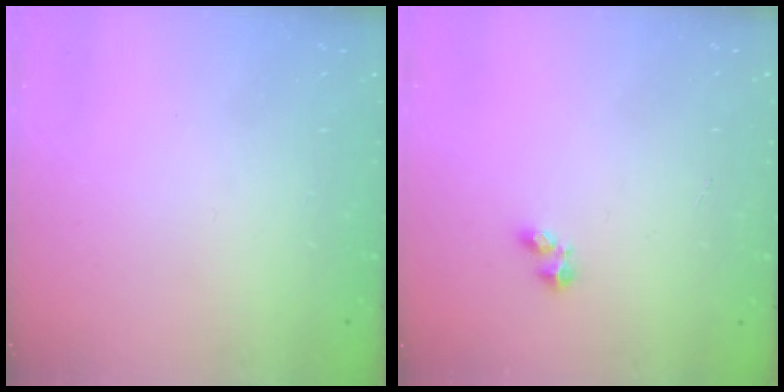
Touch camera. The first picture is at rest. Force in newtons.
{"total": 2.2, "press": 2.1, "slide": 0.6}